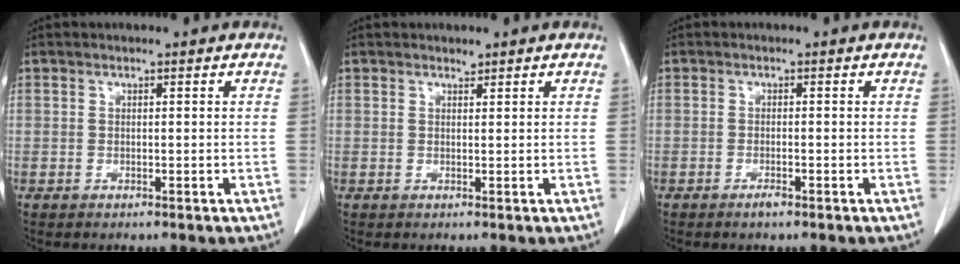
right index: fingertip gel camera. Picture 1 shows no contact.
{"total": 0.6, "force": [0.5, 0.1, 0.0], "torque": [-0.004, -0.005, 0.008]}
{"total": 1.2, "force": [-0.8, 0.1, 0.8], "torque": [-0.020, -0.001, -0.011]}